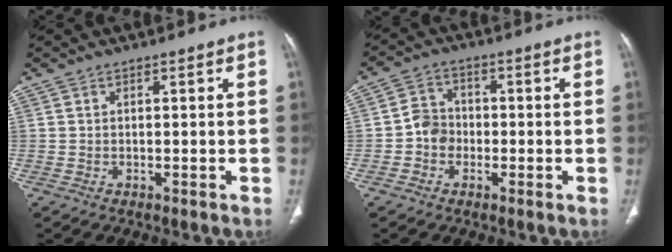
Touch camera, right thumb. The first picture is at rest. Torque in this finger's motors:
{"motor_torque": [0.79, 0.58, 0.63, -0.21, -0.01]}